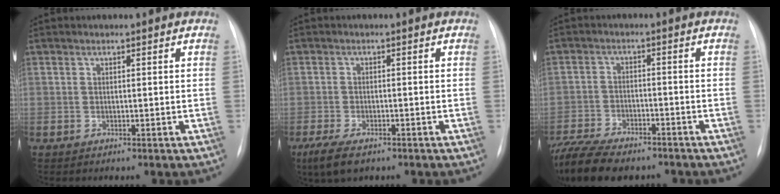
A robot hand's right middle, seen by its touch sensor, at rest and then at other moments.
{"total": 5.4, "force": [-3.7, 2.1, 3.4], "torque": [-0.071, -0.012, -0.058]}
{"total": 16.1, "force": [-12.9, 5.9, 7.6], "torque": [-0.194, -0.016, -0.200]}